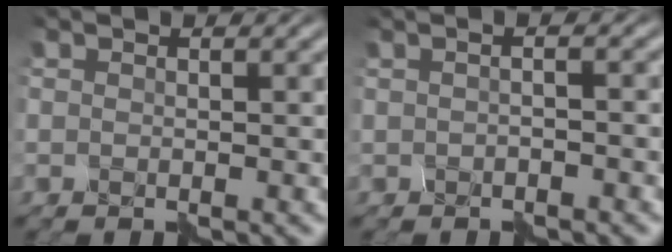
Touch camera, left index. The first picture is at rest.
{"total": 0.8, "force": [-0.3, 0.1, 0.7], "torque": [-0.013, -0.003, -0.009]}